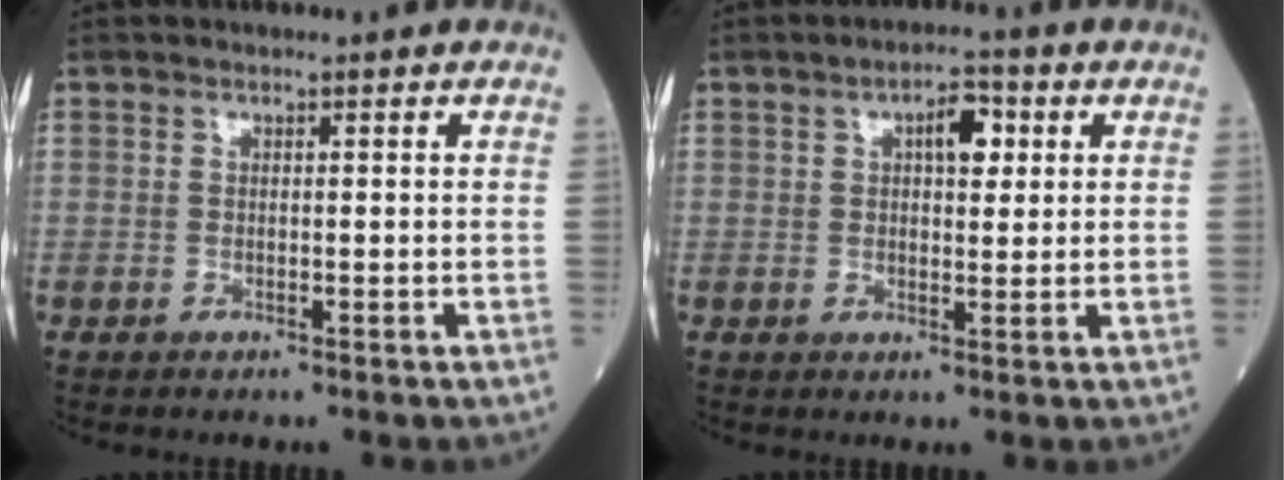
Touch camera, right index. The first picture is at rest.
{"total": 4.7, "force": [1.6, 2.0, 4.0], "torque": [-0.059, 0.011, 0.021]}